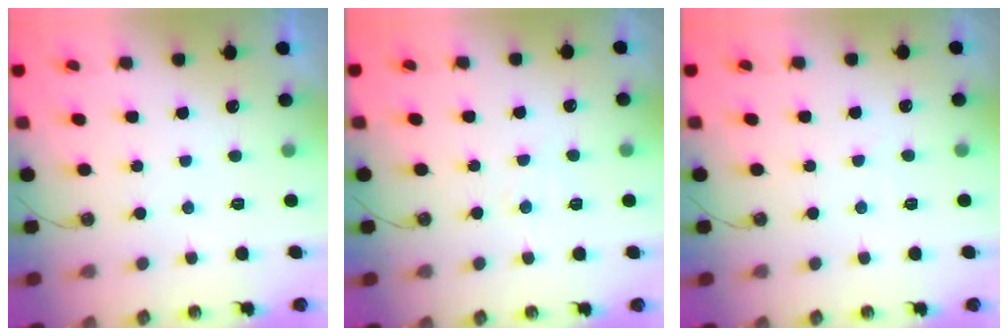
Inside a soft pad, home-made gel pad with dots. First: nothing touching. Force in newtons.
{"total": 5.5, "press": 5.5, "slide": 0.5}
{"total": 3.8, "press": 3.7, "slide": 0.5}